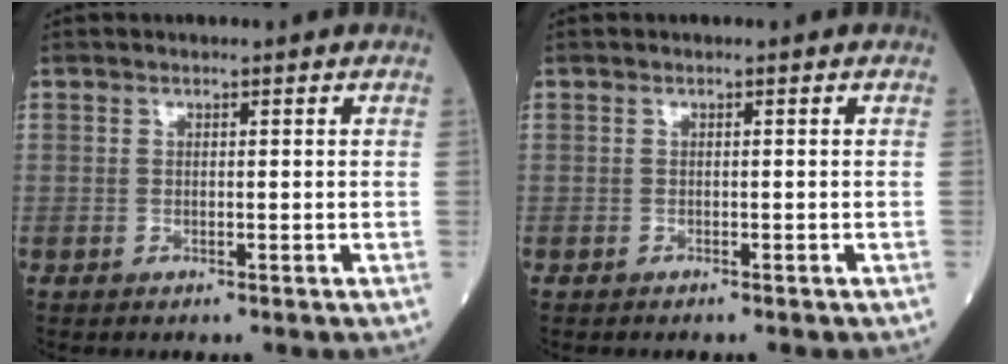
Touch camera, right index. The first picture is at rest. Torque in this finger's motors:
{"motor_torque": [-0.07, -0.03, 0.05, -0.01]}